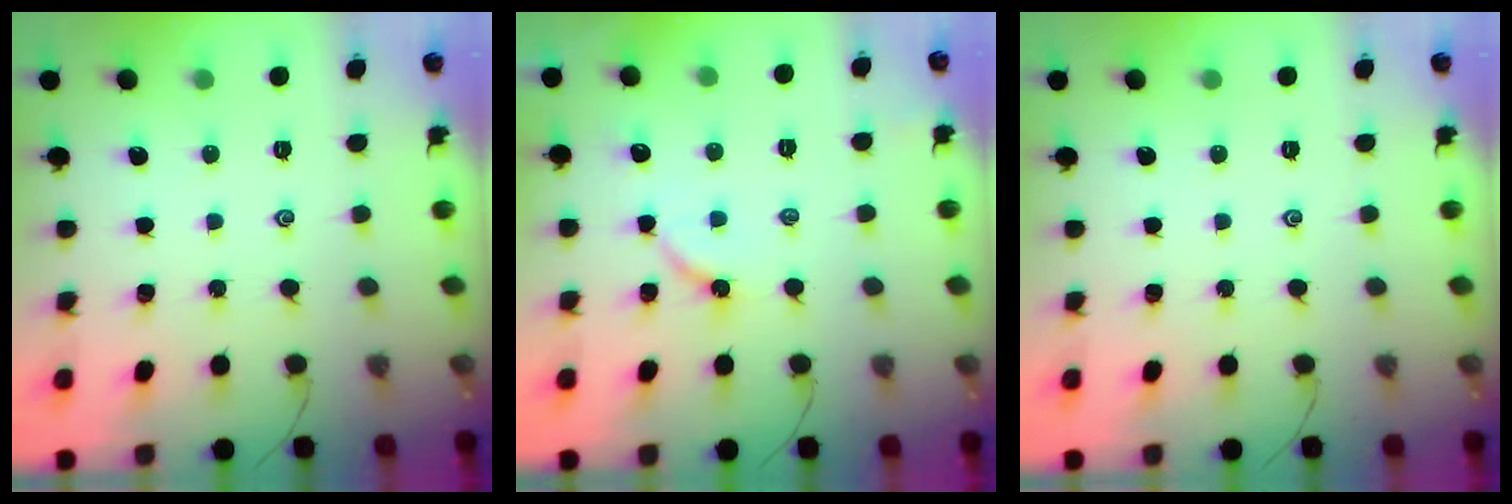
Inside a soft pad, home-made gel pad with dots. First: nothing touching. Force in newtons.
{"total": 5.0, "press": 5.0, "slide": 0.6}
{"total": 0.0}